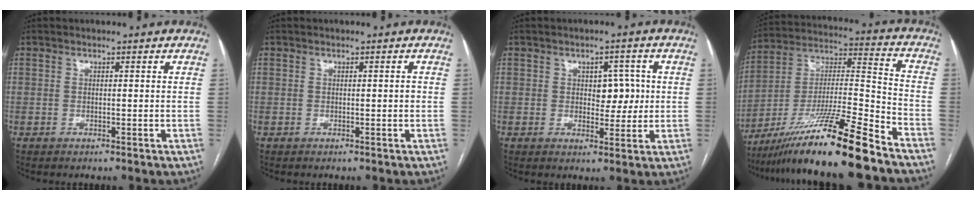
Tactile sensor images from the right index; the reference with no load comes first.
{"total": 0.6, "force": [-0.1, 0.1, 0.6], "torque": [-0.005, 0.001, -0.001]}
{"total": 4.6, "force": [0.6, 2.8, 3.6], "torque": [-0.039, 0.009, 0.013]}
{"total": 20.2, "force": [-15.2, -0.7, 13.4], "torque": [-0.255, -0.022, -0.274]}